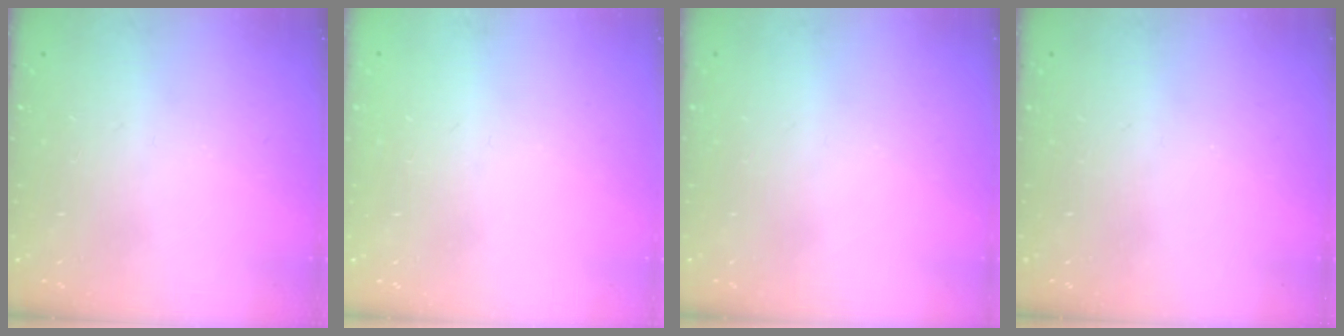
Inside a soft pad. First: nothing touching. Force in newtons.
{"total": 0.7, "press": 0.6, "slide": 0.1}
{"total": 0.0}
{"total": 0.0}